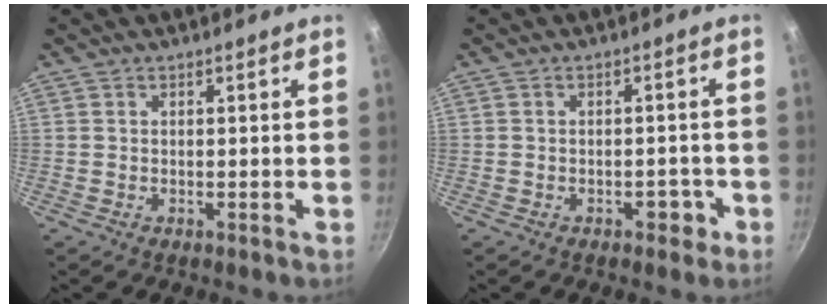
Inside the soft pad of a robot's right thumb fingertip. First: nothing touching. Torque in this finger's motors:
{"motor_torque": [0.87, 0.22, -0.27, 0.11, 0.06]}